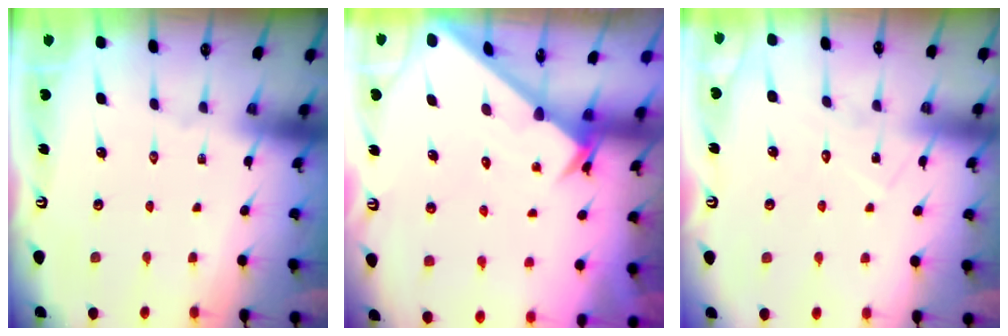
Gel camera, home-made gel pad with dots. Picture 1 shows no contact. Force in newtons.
{"total": 2.1, "press": 2.1, "slide": 0.1}
{"total": 7.2, "press": 7.2, "slide": 0.5}